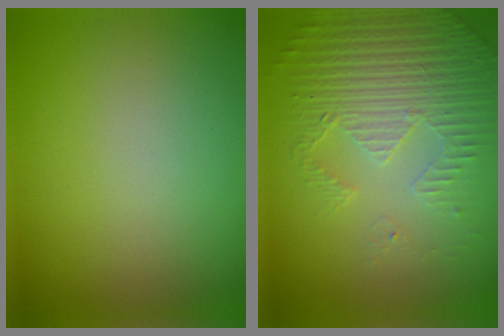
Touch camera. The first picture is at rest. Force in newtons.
{"total": 5.1, "press": 3.5, "slide": 3.8}